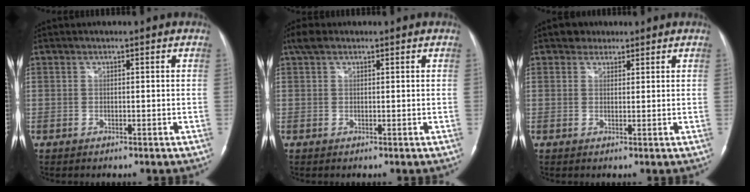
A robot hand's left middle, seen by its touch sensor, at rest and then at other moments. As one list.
[{"total": 2.4, "force": [1.6, 1.2, 1.3], "torque": [-0.031, 0.024, 0.031]}, {"total": 2.3, "force": [1.6, 1.6, 0.2], "torque": [-0.004, 0.010, 0.023]}]